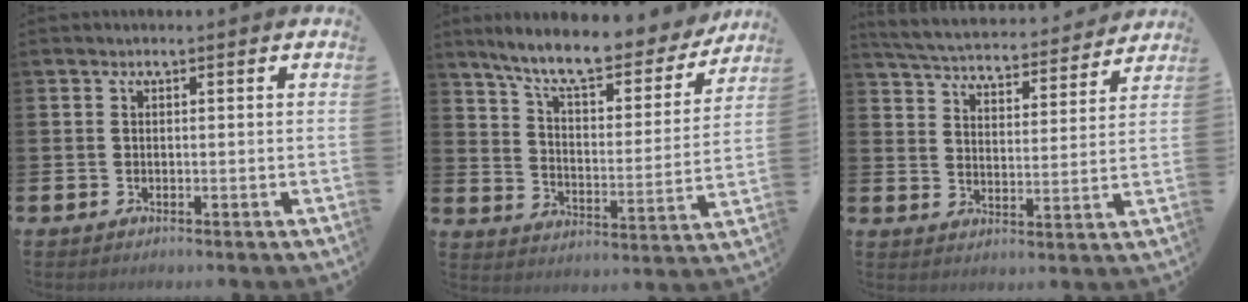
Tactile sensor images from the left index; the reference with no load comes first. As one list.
[{"total": 9.4, "force": [8.3, 2.0, 3.9], "torque": [-0.093, -0.059, 0.136]}, {"total": 5.2, "force": [5.1, 0.8, 0.9], "torque": [-0.046, -0.040, 0.085]}]